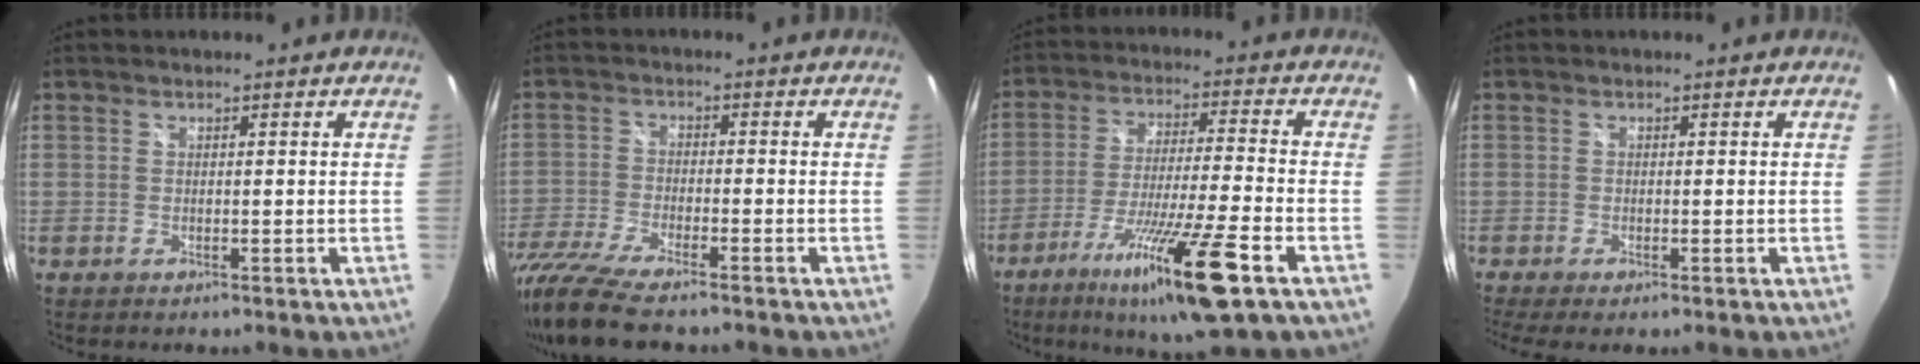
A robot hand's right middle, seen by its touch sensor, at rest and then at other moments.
{"total": 13.3, "force": [-10.9, 2.2, 7.4], "torque": [-0.172, -0.048, -0.203]}
{"total": 16.8, "force": [-9.8, 0.2, 13.6], "torque": [-0.263, -0.045, -0.169]}
{"total": 3.7, "force": [-2.5, 0.2, 2.7], "torque": [-0.055, -0.020, -0.041]}